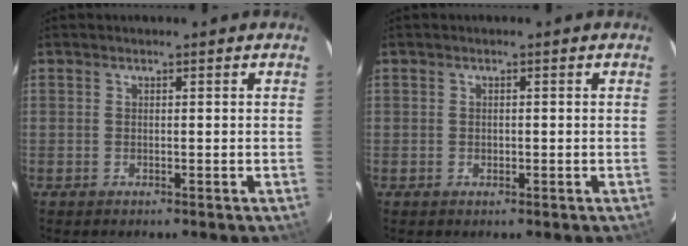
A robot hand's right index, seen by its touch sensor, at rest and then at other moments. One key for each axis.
{"total": 0.8, "fx": -0.2, "fy": 0.7, "fz": 0.3, "tx": -0.003, "ty": 0.000, "tz": -0.002}